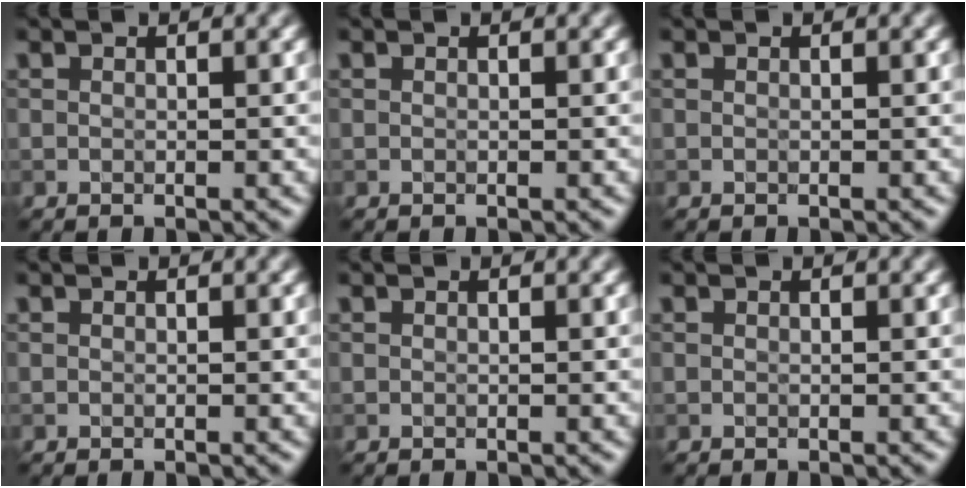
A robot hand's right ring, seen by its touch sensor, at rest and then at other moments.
{"total": 0.0}
{"total": 0.0}
{"total": 0.0}
{"total": 0.0}
{"total": 0.0}